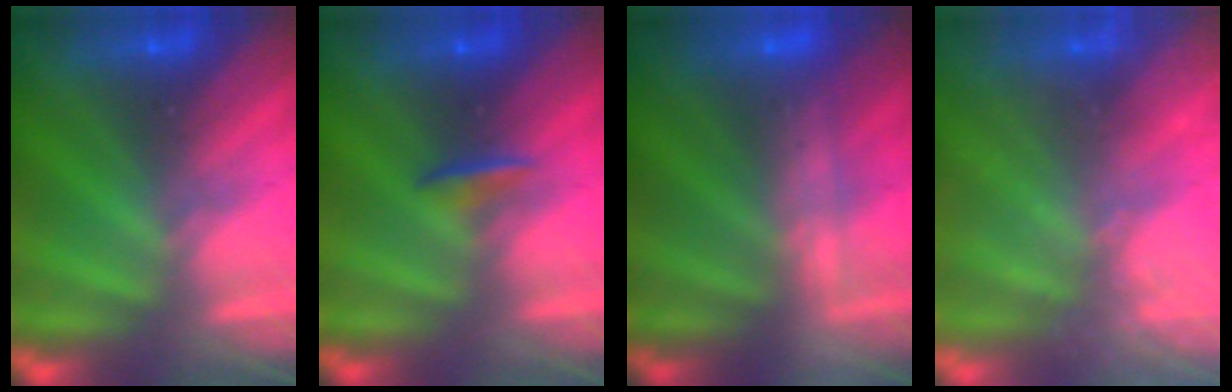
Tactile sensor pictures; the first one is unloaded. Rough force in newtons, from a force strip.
{"total": 1.5}
{"total": 2.3}
{"total": 2.4}